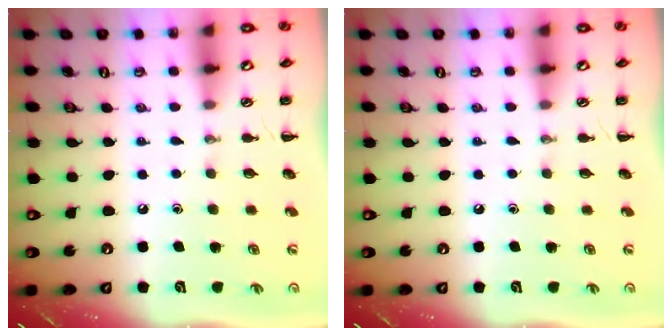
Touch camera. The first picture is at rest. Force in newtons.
{"total": 0.0}